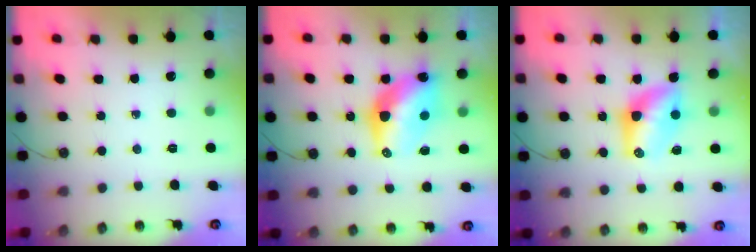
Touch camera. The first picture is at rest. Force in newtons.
{"total": 12.4, "press": 12.3, "slide": 1.2}
{"total": 9.1, "press": 8.8, "slide": 2.6}